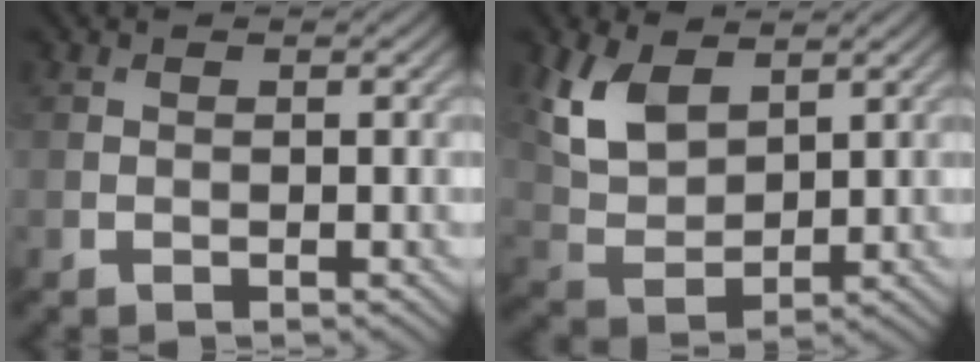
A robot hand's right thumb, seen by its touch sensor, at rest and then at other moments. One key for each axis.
{"total": 7.8, "fx": 3.9, "fy": 4.4, "fz": 5.1, "tx": -0.128, "ty": -0.005, "tz": 0.081}